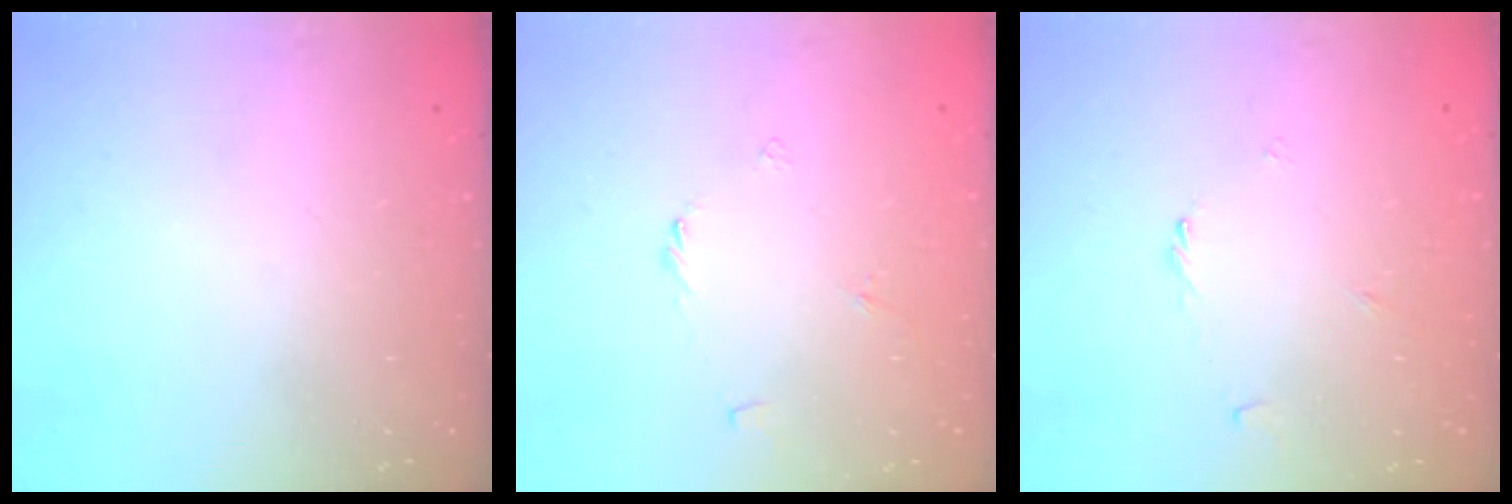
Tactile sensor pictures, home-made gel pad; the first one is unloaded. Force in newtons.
{"total": 1.8, "press": 1.8, "slide": 0.5}
{"total": 1.2, "press": 1.2, "slide": 0.4}